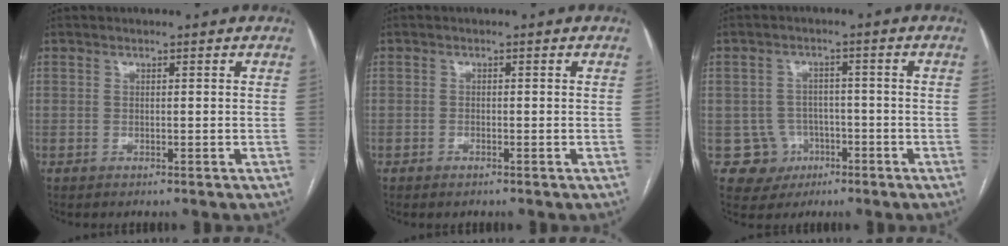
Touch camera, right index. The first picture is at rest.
{"total": 0.9, "force": [-0.7, 0.3, 0.4], "torque": [-0.008, -0.001, -0.008]}
{"total": 5.8, "force": [-1.9, 5.5, 0.2], "torque": [0.007, 0.014, -0.022]}